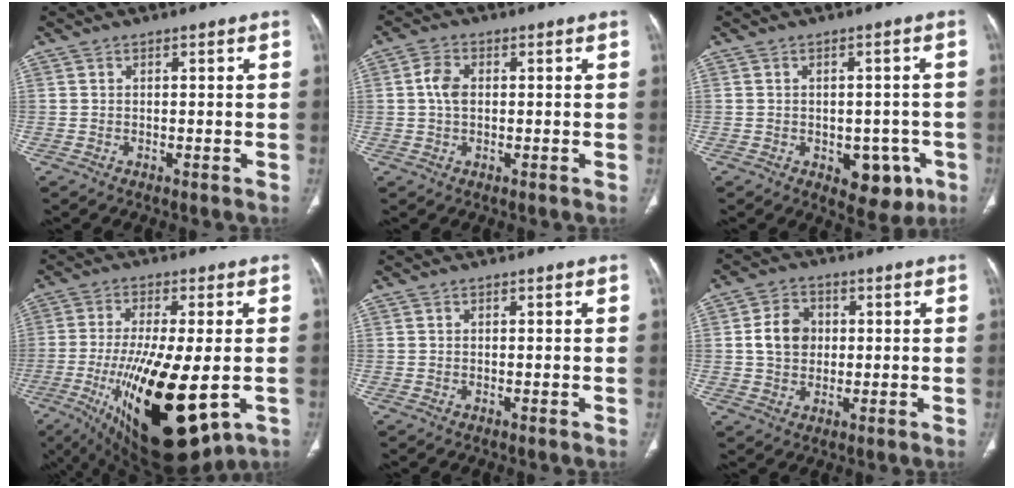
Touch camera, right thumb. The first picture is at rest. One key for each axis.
{"total": 4.1, "fx": 0.4, "fy": 2.7, "fz": 3.1, "tx": -0.063, "ty": 0.005, "tz": 0.004}
{"total": 7.8, "fx": -2.9, "fy": 4.9, "fz": 5.3, "tx": -0.030, "ty": 0.012, "tz": -0.028}
{"total": 25.0, "fx": -5.9, "fy": 8.9, "fz": 22.6, "tx": -0.399, "ty": -0.033, "tz": -0.072}
{"total": 0.0}
{"total": 7.5, "fx": 0.8, "fy": 6.1, "fz": 4.3, "tx": -0.057, "ty": 0.006, "tz": 0.010}